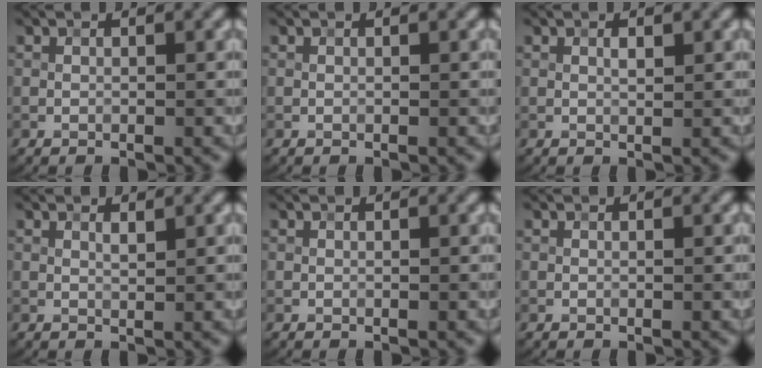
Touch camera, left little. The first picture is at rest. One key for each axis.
{"total": 0.0}
{"total": 0.7, "fx": 0.3, "fy": 0.2, "fz": 0.6, "tx": -0.012, "ty": 0.000, "tz": 0.005}
{"total": 0.7, "fx": 0.5, "fy": 0.1, "fz": 0.5, "tx": -0.010, "ty": -0.003, "tz": 0.009}
{"total": 0.0}
{"total": 0.0}